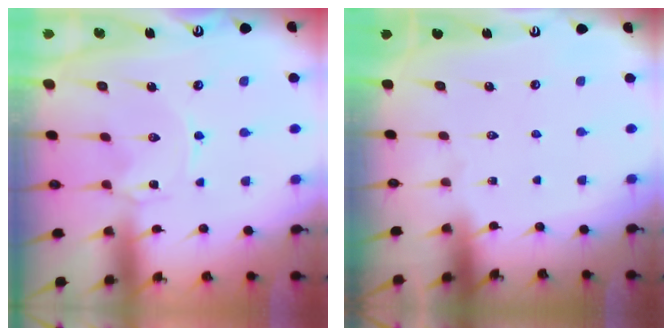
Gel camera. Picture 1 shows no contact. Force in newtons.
{"total": 0.0}